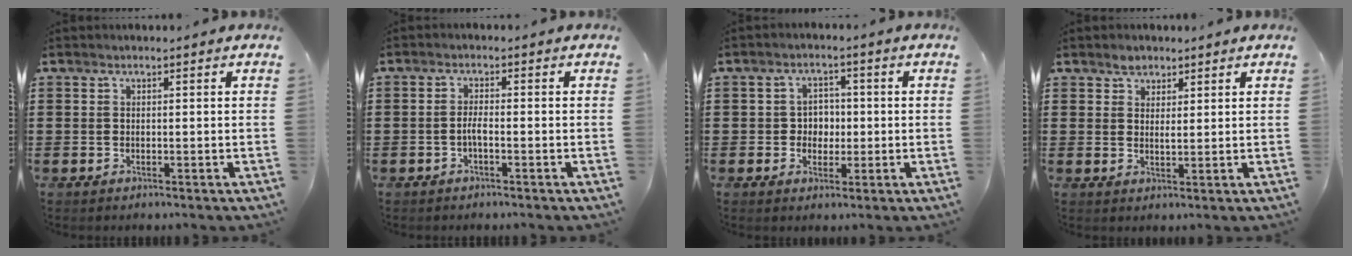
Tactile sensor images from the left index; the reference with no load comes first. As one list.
[{"total": 1.9, "force": [-0.8, 0.4, 1.7], "torque": [-0.040, -0.001, -0.017]}, {"total": 3.5, "force": [-0.3, 3.1, 1.6], "torque": [-0.043, 0.009, -0.011]}, {"total": 2.5, "force": [1.9, 1.5, 0.7], "torque": [-0.010, 0.001, 0.035]}]